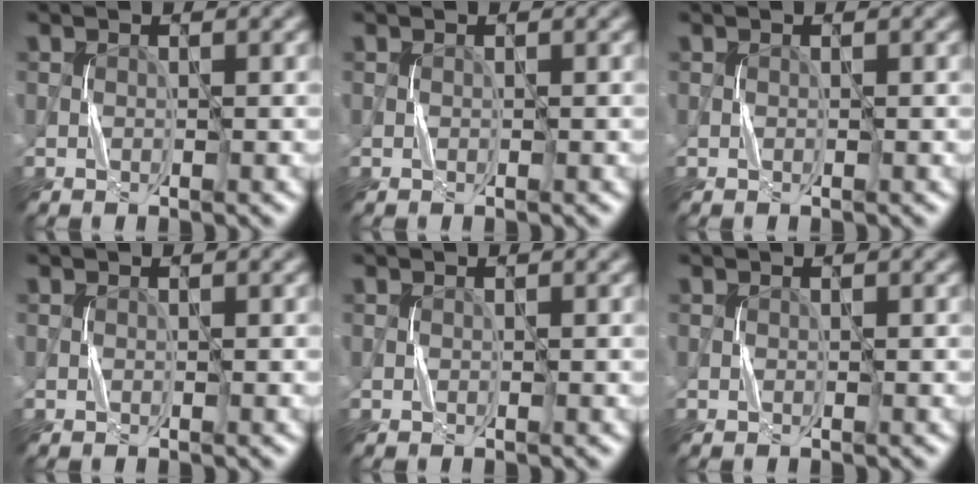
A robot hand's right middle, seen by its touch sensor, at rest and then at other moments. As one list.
[{"total": 0.0}, {"total": 0.0}, {"total": 0.0}, {"total": 0.0}, {"total": 0.0}]